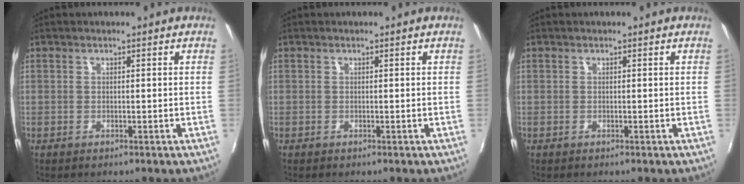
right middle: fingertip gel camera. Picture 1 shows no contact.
{"total": 0.0}
{"total": 0.0}